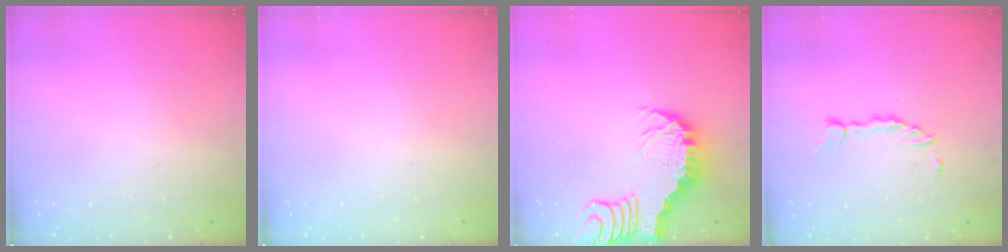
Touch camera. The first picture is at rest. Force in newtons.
{"total": 0.0}
{"total": 3.2, "press": 3.2, "slide": 0.5}
{"total": 3.6, "press": 3.5, "slide": 0.5}